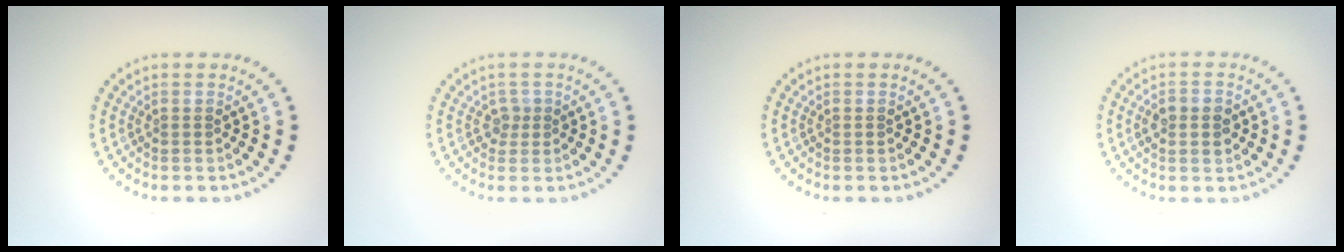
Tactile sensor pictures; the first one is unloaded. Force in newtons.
{"total": 1.2, "press": 0.9, "slide": 0.7}
{"total": 0.0}
{"total": 2.8, "press": 2.8, "slide": 0.0}